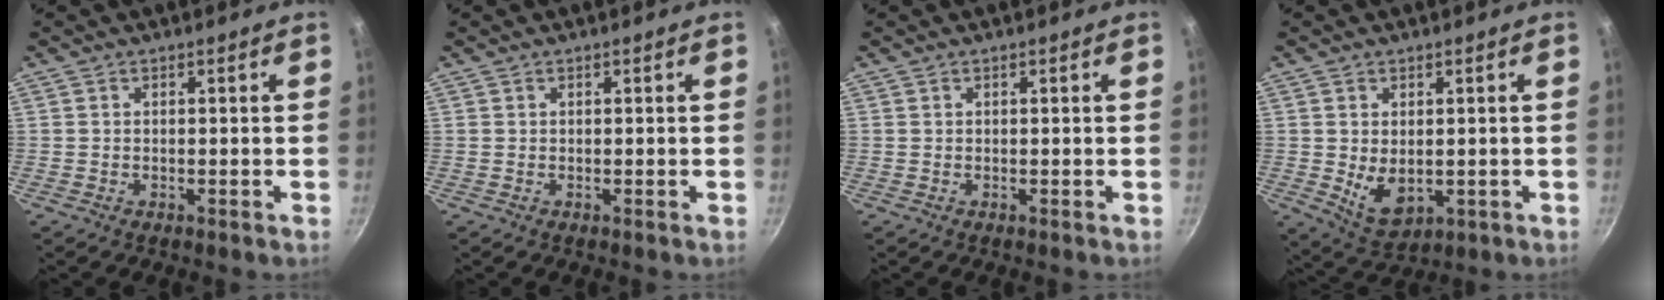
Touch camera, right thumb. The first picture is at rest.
{"total": 0.0}
{"total": 0.0}
{"total": 7.1, "force": [-0.3, 4.7, 5.4], "torque": [-0.085, -0.018, 0.012]}